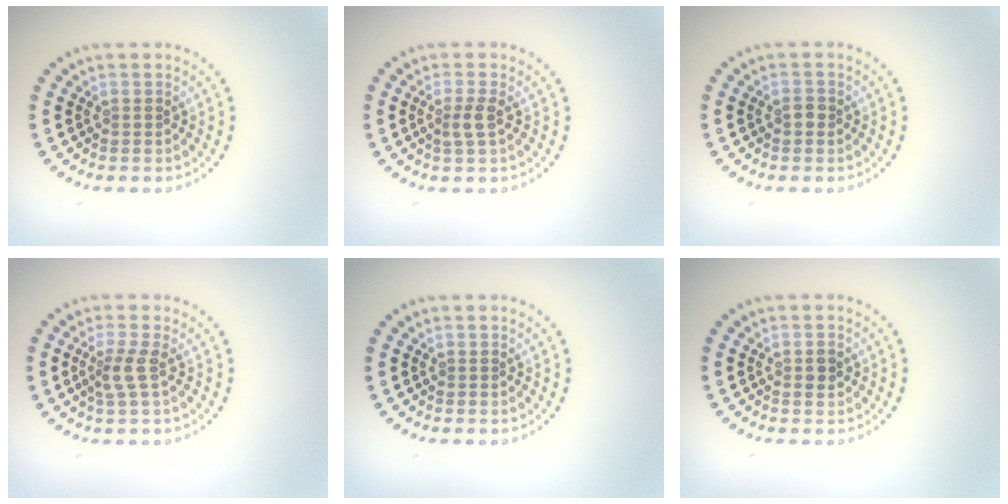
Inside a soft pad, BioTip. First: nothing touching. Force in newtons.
{"total": 1.7, "press": 1.4, "slide": 0.9}
{"total": 0.9, "press": 0.9, "slide": 0.1}
{"total": 2.0, "press": 1.6, "slide": 1.3}
{"total": 0.0}
{"total": 1.0, "press": 1.0, "slide": 0.0}